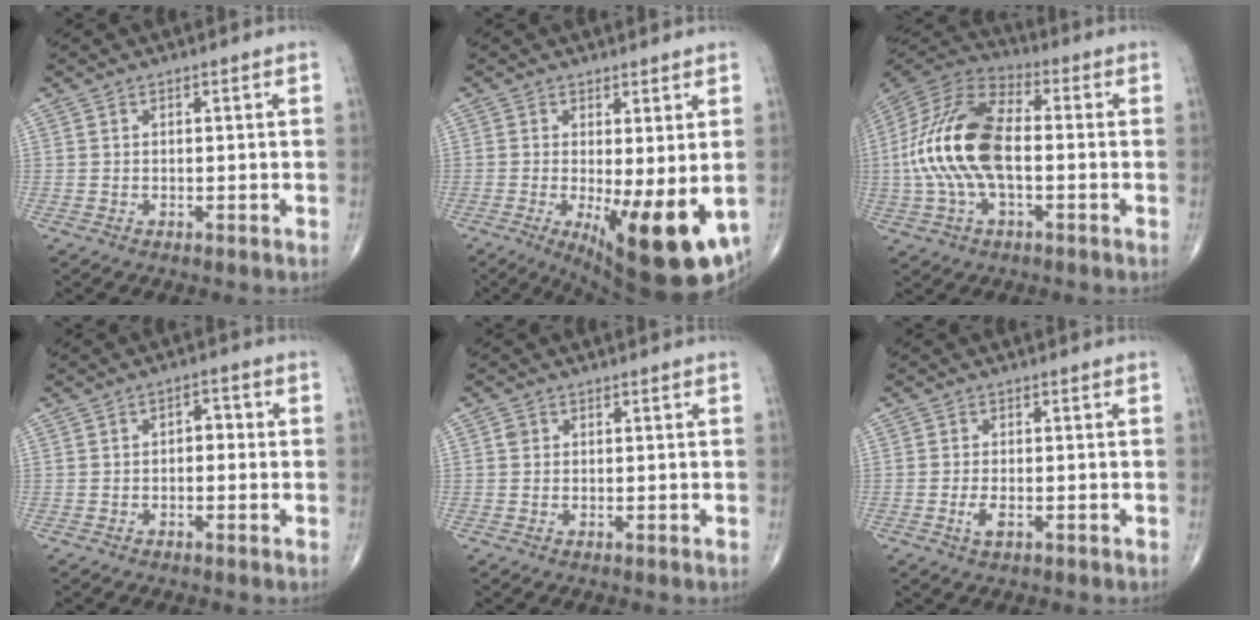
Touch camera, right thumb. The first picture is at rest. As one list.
[{"total": 14.9, "force": [-3.3, 4.7, 13.7], "torque": [-0.172, -0.028, -0.030]}, {"total": 18.7, "force": [-1.1, 9.5, 16.1], "torque": [-0.339, 0.030, -0.024]}, {"total": 2.9, "force": [-0.1, 1.8, 2.2], "torque": [-0.016, 0.012, -0.009]}, {"total": 1.1, "force": [0.3, 1.0, 0.4], "torque": [-0.001, 0.001, 0.003]}, {"total": 2.3, "force": [-0.9, 1.0, 1.9], "torque": [-0.042, -0.001, -0.017]}]